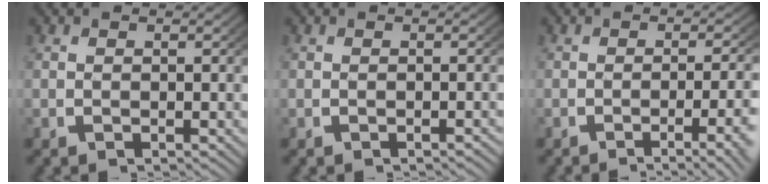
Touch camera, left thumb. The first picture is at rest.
{"total": 0.6, "force": [-0.6, -0.1, 0.2], "torque": [-0.006, 0.003, -0.008]}
{"total": 5.2, "force": [-3.2, 1.4, 3.9], "torque": [-0.055, -0.002, -0.047]}